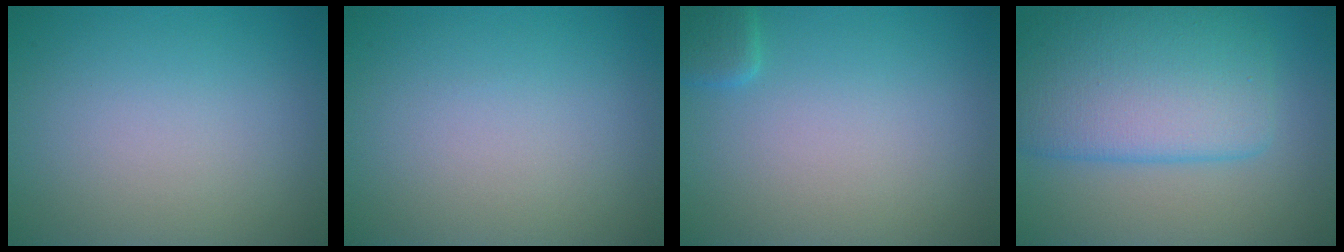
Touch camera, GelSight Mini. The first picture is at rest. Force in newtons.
{"total": 0.0}
{"total": 1.6, "press": 1.6, "slide": 0.1}
{"total": 8.2, "press": 8.2, "slide": 0.1}